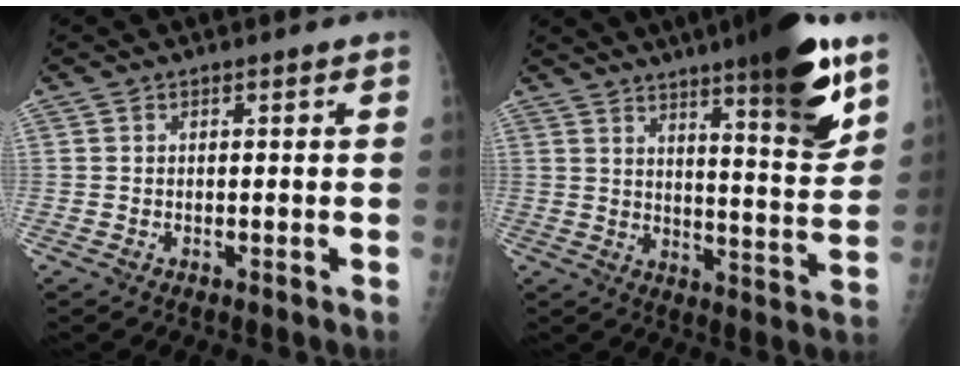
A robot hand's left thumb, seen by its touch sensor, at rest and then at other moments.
{"total": 17.2, "force": [10.5, 3.0, 13.3], "torque": [-0.164, -0.063, 0.156]}